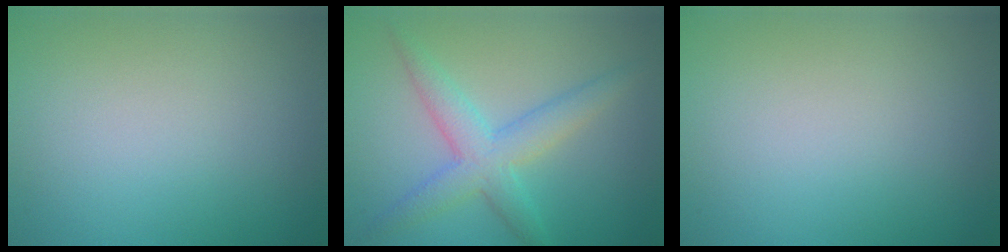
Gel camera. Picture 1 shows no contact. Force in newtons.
{"total": 4.2, "press": 4.2, "slide": 0.1}
{"total": 0.0}